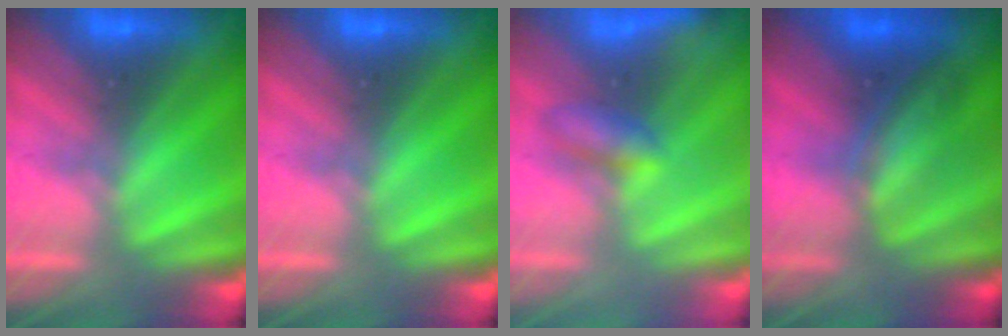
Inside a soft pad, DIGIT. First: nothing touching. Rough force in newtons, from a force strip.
{"total": 0.0}
{"total": 2.1}
{"total": 4.0}